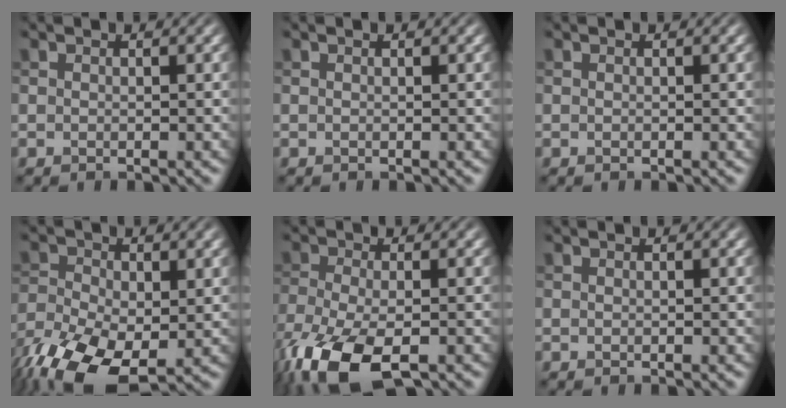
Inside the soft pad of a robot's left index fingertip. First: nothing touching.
{"total": 0.0}
{"total": 0.0}
{"total": 10.2, "force": [-4.5, 5.8, 7.1], "torque": [-0.151, -0.038, -0.072]}
{"total": 9.5, "force": [-5.3, 4.0, 6.8], "torque": [-0.156, -0.032, -0.101]}
{"total": 0.0}